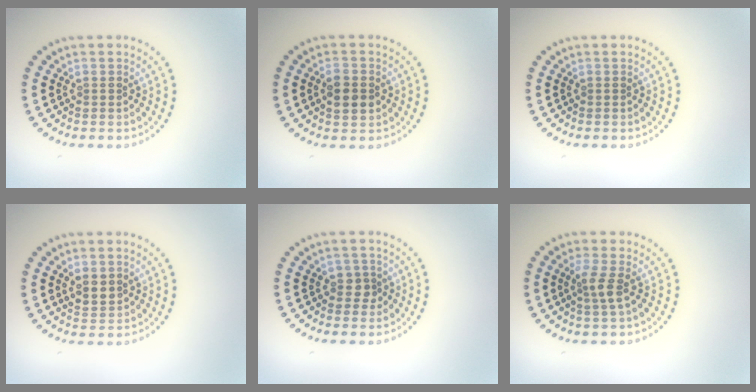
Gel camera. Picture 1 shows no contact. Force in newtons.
{"total": 3.0, "press": 3.0, "slide": 0.1}
{"total": 0.0}
{"total": 1.8, "press": 1.5, "slide": 0.9}
{"total": 1.4, "press": 1.1, "slide": 0.8}
{"total": 1.9, "press": 1.5, "slide": 1.3}